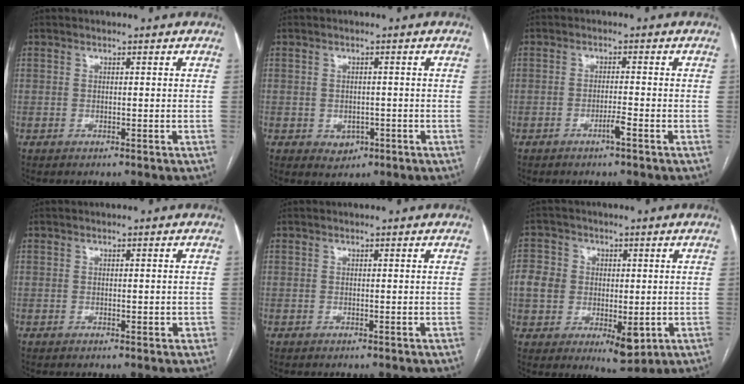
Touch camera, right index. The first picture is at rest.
{"total": 2.7, "force": [-1.0, 2.2, 1.2], "torque": [-0.011, 0.003, -0.004]}
{"total": 2.0, "force": [-1.3, -0.2, 1.5], "torque": [-0.029, -0.001, -0.024]}
{"total": 1.4, "force": [-0.2, 0.7, 1.2], "torque": [-0.018, 0.006, 0.000]}
{"total": 0.0}
{"total": 10.4, "force": [-1.2, 7.9, 6.7], "torque": [-0.110, 0.010, -0.011]}